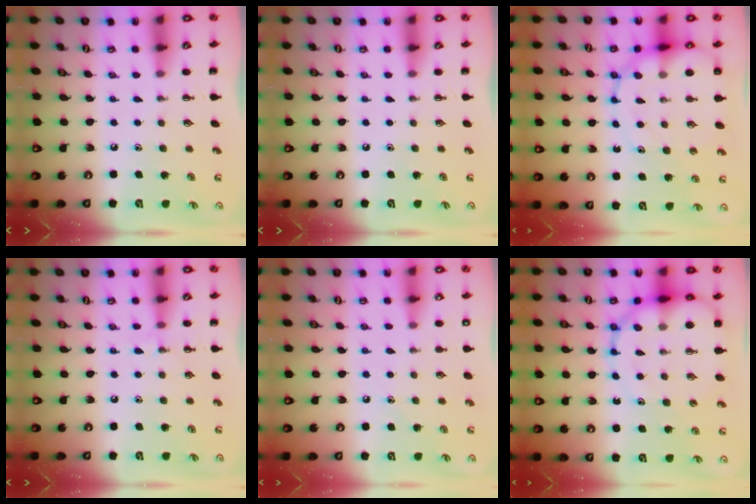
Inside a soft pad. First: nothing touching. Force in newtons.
{"total": 0.0}
{"total": 15.7, "press": 15.3, "slide": 3.7}
{"total": 5.9, "press": 5.7, "slide": 1.6}
{"total": 7.0, "press": 6.7, "slide": 1.9}
{"total": 14.7, "press": 14.3, "slide": 3.3}